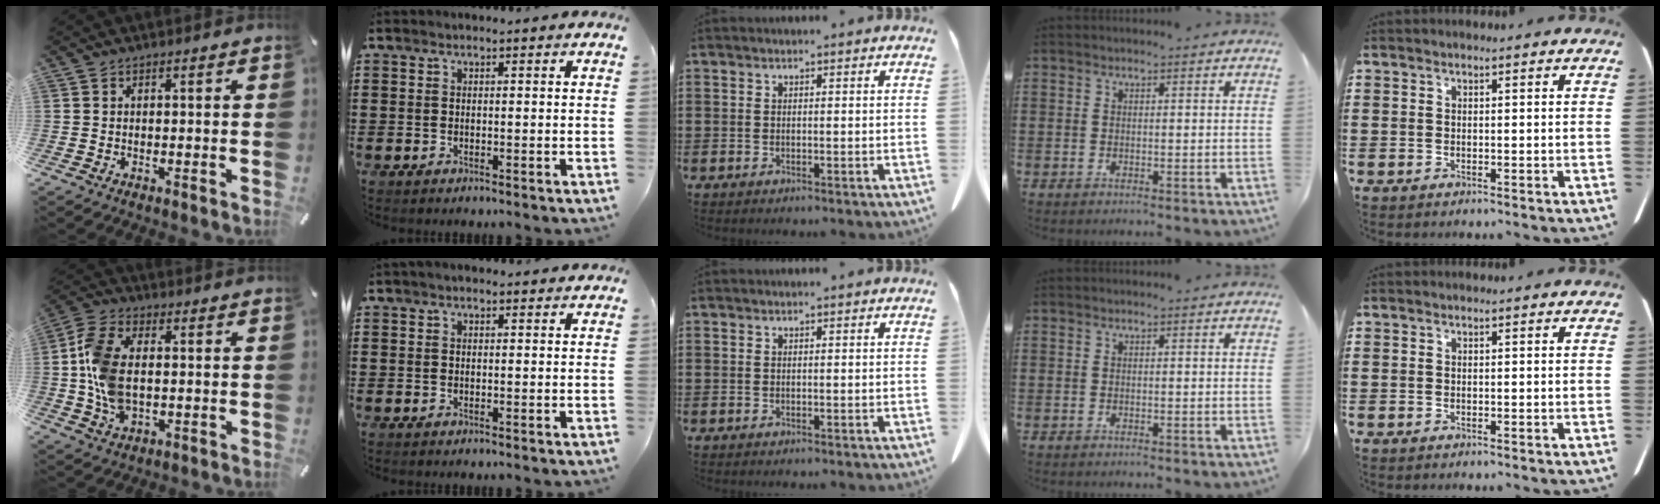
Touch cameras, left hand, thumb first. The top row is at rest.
{"thumb": {"total": 11.3, "force": [-0.1, 7.1, 8.7], "torque": [-0.202, 0.006, -0.002]}, "index": {"total": 1.0, "force": [0.6, 0.5, 0.6], "torque": [-0.012, 0.005, 0.011]}}